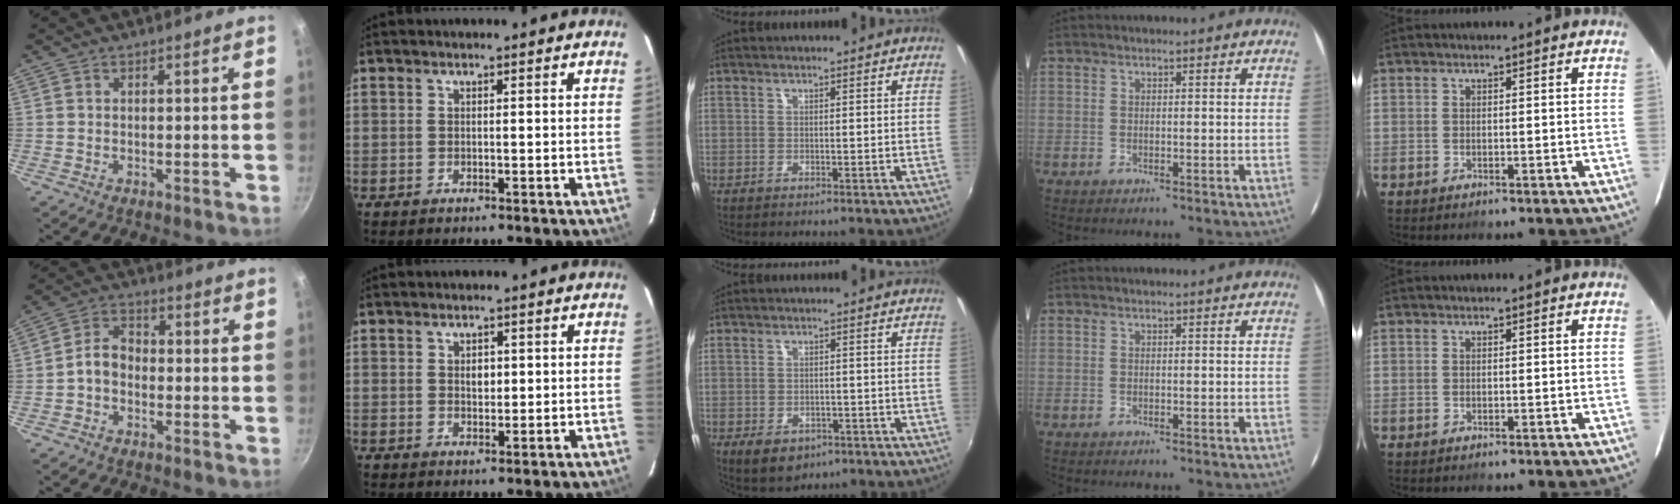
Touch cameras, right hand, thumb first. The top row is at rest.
{"thumb": {"total": 5.7, "force": [-1.3, 4.1, 3.6], "torque": [-0.049, 0.028, -0.037]}, "index": {"total": 2.2, "force": [0.5, 1.6, 1.4], "torque": [-0.020, 0.004, 0.009]}, "middle": {"total": 6.5, "force": [-3.5, 4.2, 3.5], "torque": [-0.072, -0.018, -0.048]}}